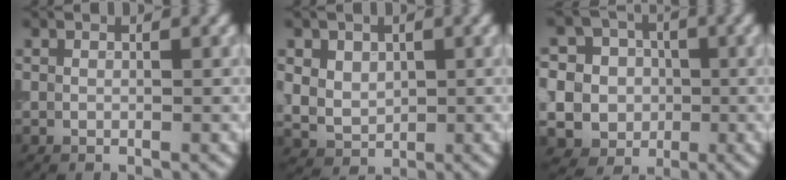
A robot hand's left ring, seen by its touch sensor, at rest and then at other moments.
{"total": 4.2, "force": [1.4, 3.2, 2.2], "torque": [-0.050, 0.014, 0.027]}
{"total": 10.5, "force": [-0.1, 10.1, 3.1], "torque": [-0.080, 0.018, -0.011]}